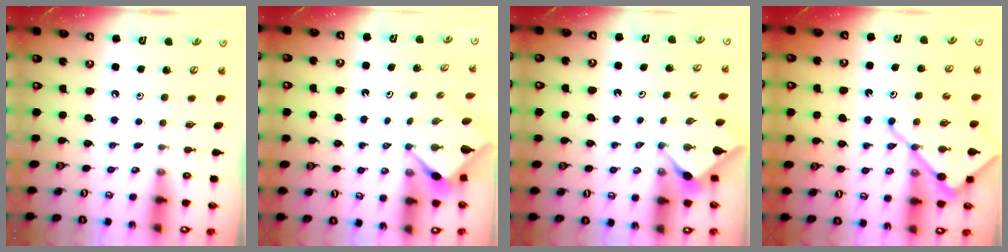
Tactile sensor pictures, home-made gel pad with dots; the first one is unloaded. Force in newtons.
{"total": 3.1, "press": 3.1, "slide": 0.3}
{"total": 2.9, "press": 2.8, "slide": 0.3}
{"total": 14.2, "press": 14.1, "slide": 1.6}